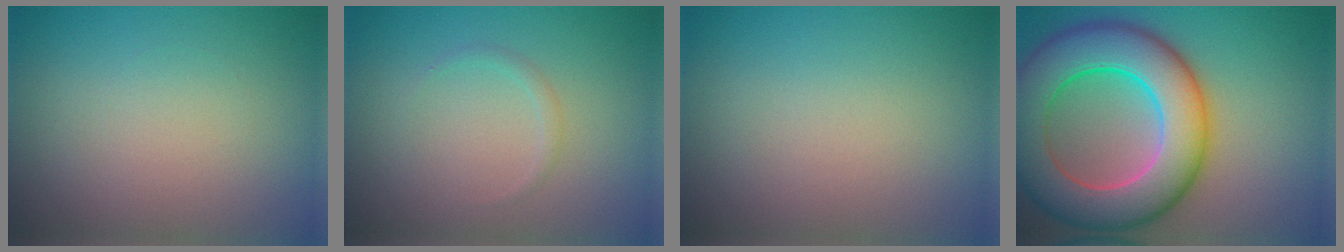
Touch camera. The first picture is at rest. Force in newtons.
{"total": 0.8, "press": 0.8, "slide": 0.1}
{"total": 0.0}
{"total": 11.9, "press": 11.9, "slide": 0.5}